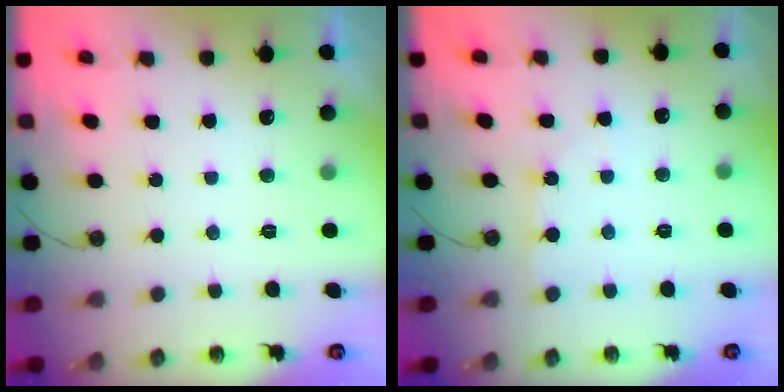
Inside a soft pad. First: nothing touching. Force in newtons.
{"total": 2.8, "press": 2.7, "slide": 0.4}